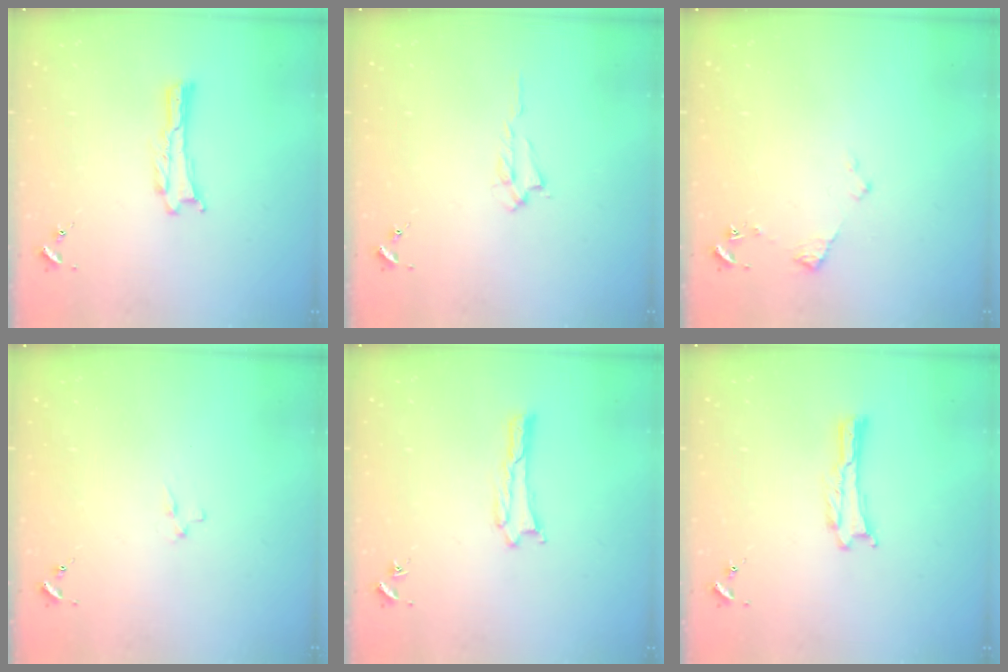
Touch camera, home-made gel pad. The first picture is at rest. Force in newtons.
{"total": 1.3, "press": 1.3, "slide": 0.3}
{"total": 2.2, "press": 2.2, "slide": 0.3}
{"total": 1.8, "press": 1.8, "slide": 0.3}
{"total": 1.1, "press": 1.1, "slide": 0.2}
{"total": 0.0}